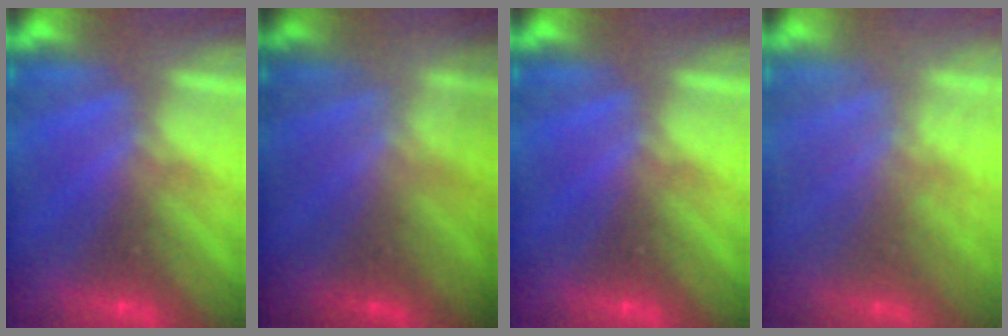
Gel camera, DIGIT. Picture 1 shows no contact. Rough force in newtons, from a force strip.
{"total": 1.8}
{"total": 0.0}
{"total": 2.1}